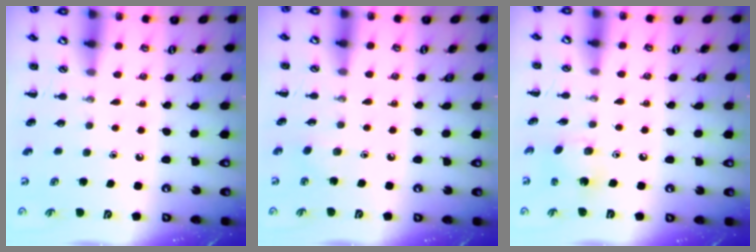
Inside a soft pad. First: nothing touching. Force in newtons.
{"total": 2.0, "press": 1.9, "slide": 0.7}
{"total": 2.8, "press": 2.8, "slide": 0.5}